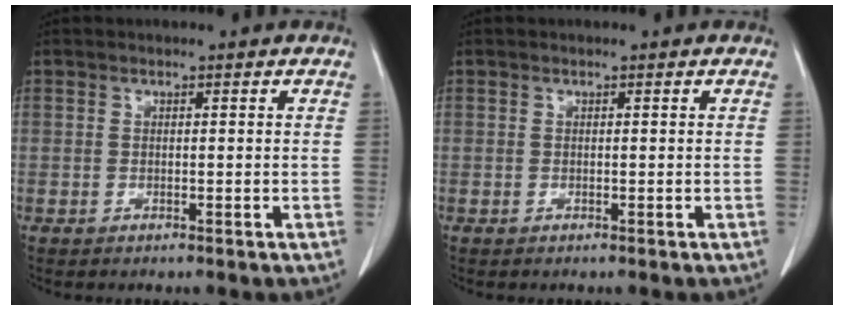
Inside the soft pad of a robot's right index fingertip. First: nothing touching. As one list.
[{"total": 0.0}]